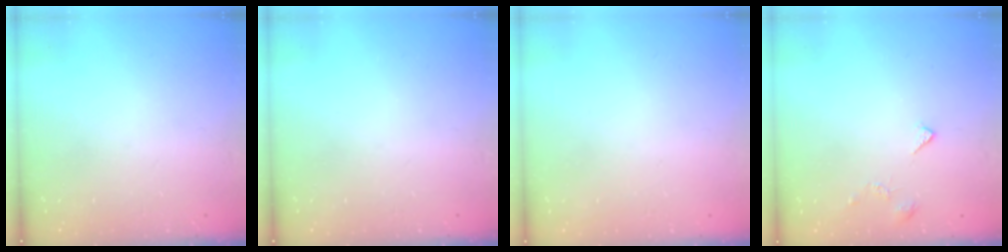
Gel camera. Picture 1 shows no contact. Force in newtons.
{"total": 0.0}
{"total": 2.0, "press": 2.0, "slide": 0.1}
{"total": 2.1, "press": 2.0, "slide": 0.4}